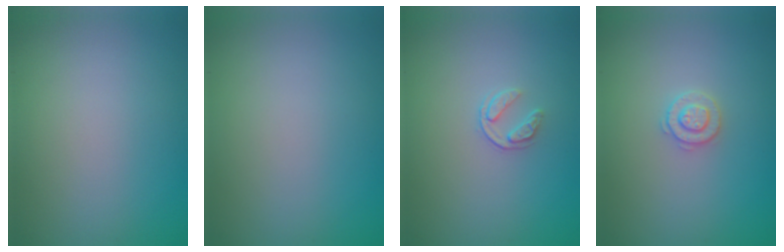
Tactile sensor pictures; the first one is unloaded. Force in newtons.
{"total": 0.0}
{"total": 1.6, "press": 1.0, "slide": 1.2}
{"total": 2.0, "press": 1.9, "slide": 0.4}